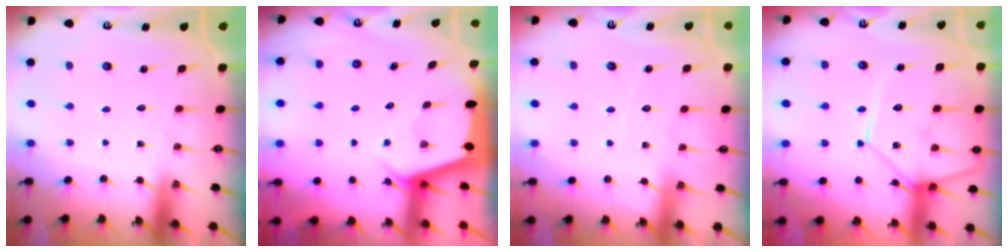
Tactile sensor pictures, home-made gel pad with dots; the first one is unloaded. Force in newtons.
{"total": 3.2, "press": 3.2, "slide": 0.1}
{"total": 3.2, "press": 3.2, "slide": 0.4}
{"total": 13.9, "press": 13.8, "slide": 1.5}